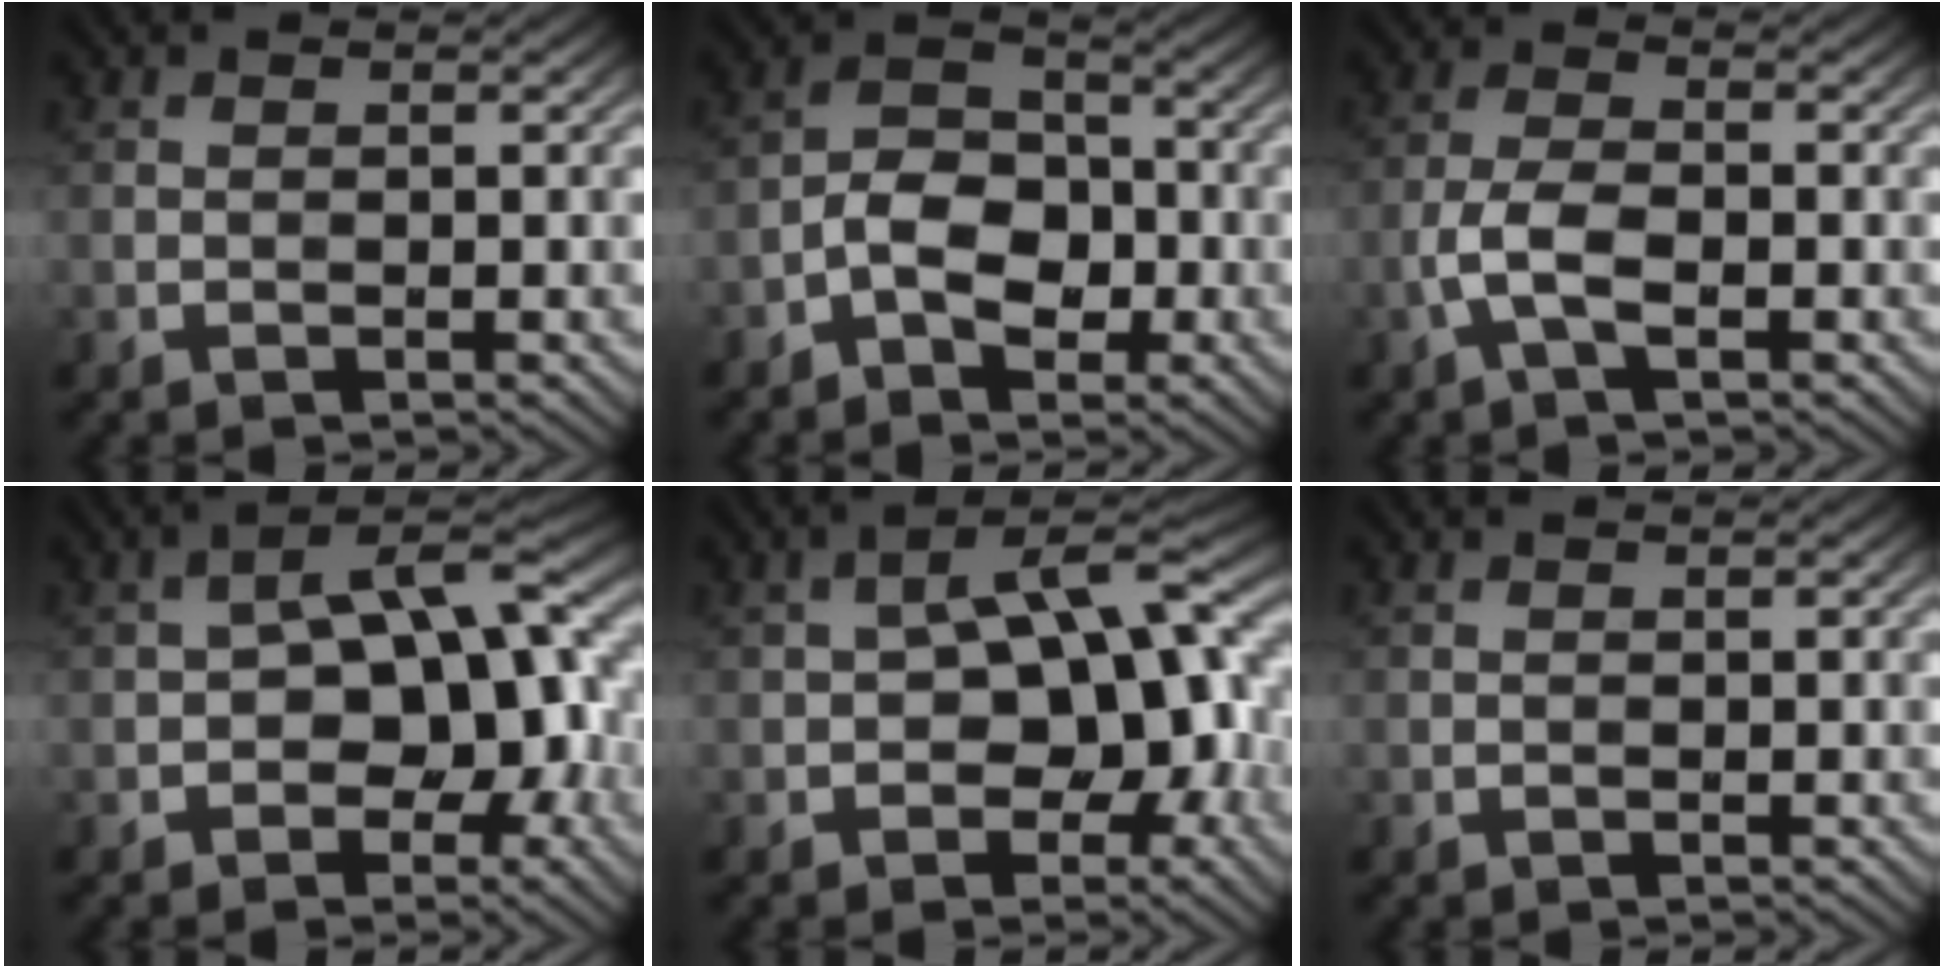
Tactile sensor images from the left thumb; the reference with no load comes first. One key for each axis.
{"total": 6.1, "fx": -2.7, "fy": 3.7, "fz": 3.9, "tx": -0.064, "ty": 0.011, "tz": -0.059}
{"total": 4.4, "fx": -1.8, "fy": 1.7, "fz": 3.6, "tx": -0.084, "ty": 0.002, "tz": -0.043}
{"total": 12.7, "fx": -1.9, "fy": 7.3, "fz": 10.2, "tx": -0.129, "ty": 0.010, "tz": -0.039}
{"total": 13.8, "fx": -1.4, "fy": 7.7, "fz": 11.3, "tx": -0.141, "ty": 0.007, "tz": -0.025}
{"total": 0.0}